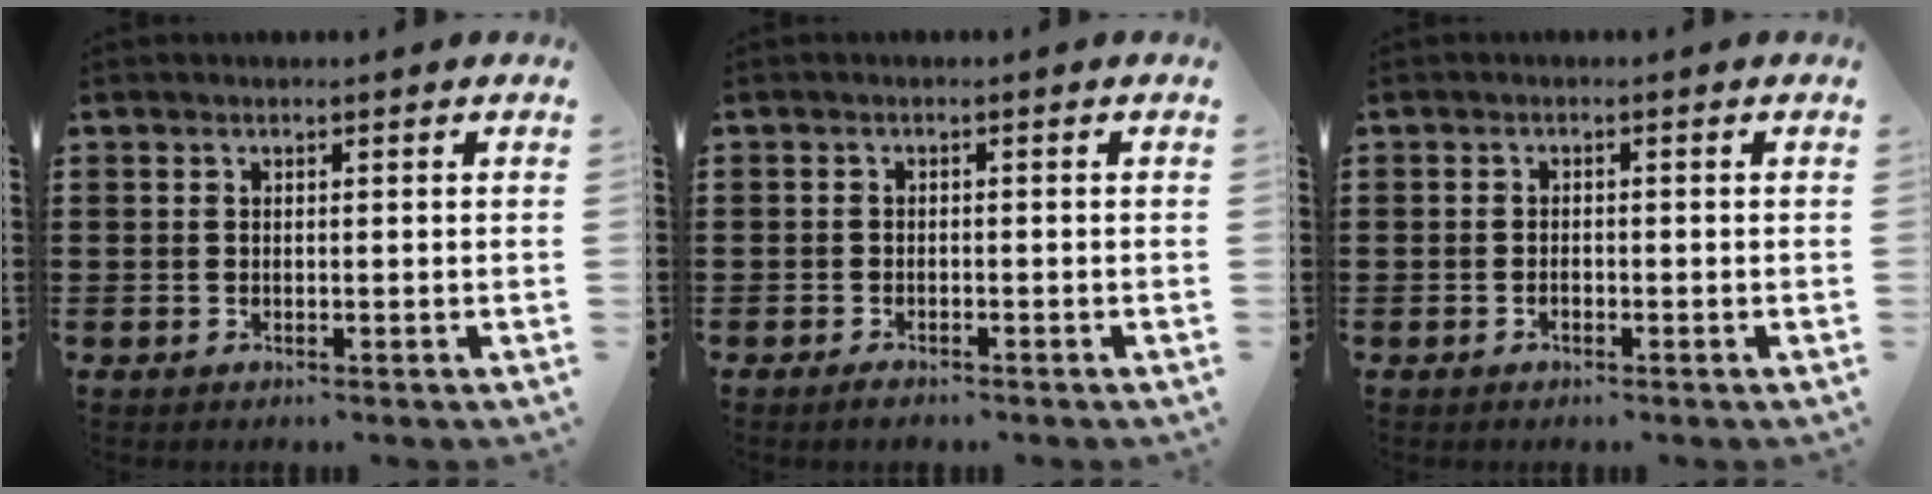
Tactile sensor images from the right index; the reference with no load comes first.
{"total": 1.0, "force": [-0.9, 0.3, 0.2], "torque": [-0.006, -0.001, -0.019]}
{"total": 0.9, "force": [-0.6, 0.4, 0.6], "torque": [-0.014, -0.004, -0.010]}